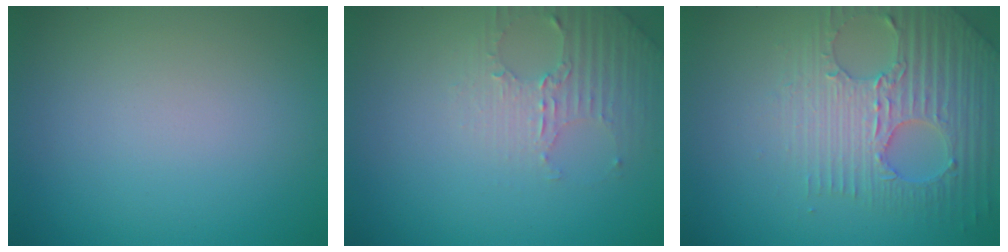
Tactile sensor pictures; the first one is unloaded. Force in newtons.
{"total": 3.0, "press": 2.9, "slide": 0.7}
{"total": 4.5, "press": 4.3, "slide": 1.1}